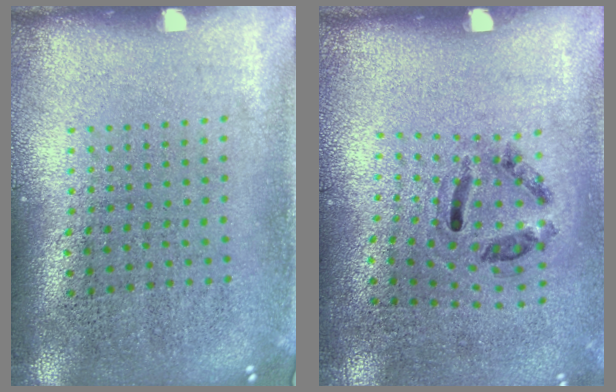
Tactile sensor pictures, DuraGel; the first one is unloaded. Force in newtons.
{"total": 1.3, "press": 0.6, "slide": 1.1}